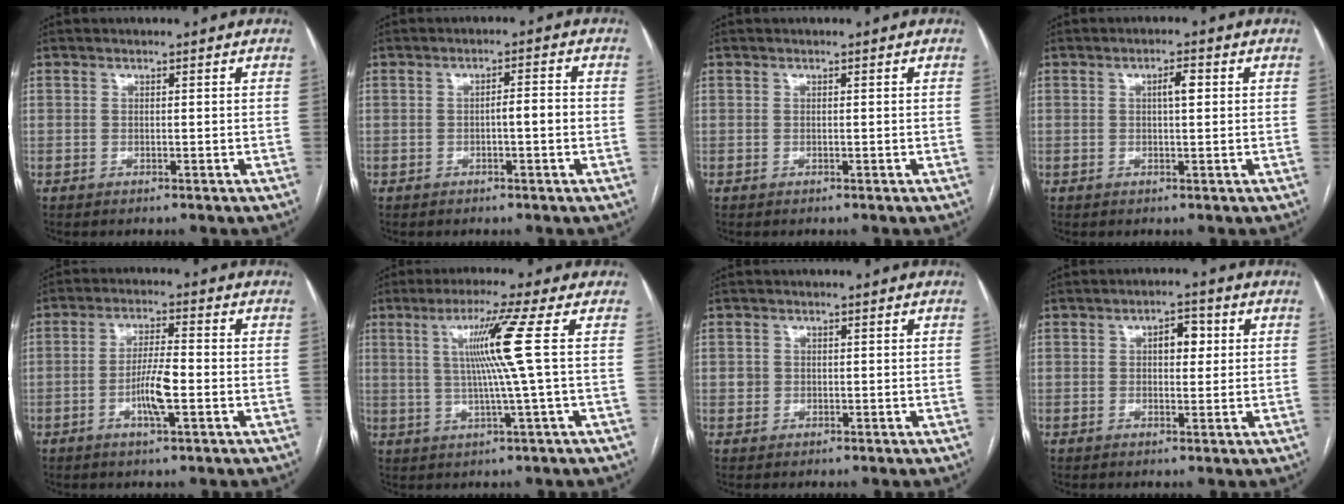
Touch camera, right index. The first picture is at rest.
{"total": 2.9, "force": [-0.5, 0.4, 2.8], "torque": [-0.040, 0.007, -0.009]}
{"total": 0.0}
{"total": 2.6, "force": [0.6, 0.6, 2.4], "torque": [-0.042, 0.005, 0.010]}
{"total": 6.2, "force": [-1.8, 0.7, 5.8], "torque": [-0.116, -0.001, -0.033]}
{"total": 8.6, "force": [1.7, -2.5, 8.1], "torque": [-0.142, 0.004, 0.040]}
{"total": 1.4, "force": [0.1, 1.3, 0.2], "torque": [0.000, 0.007, 0.003]}
{"total": 4.0, "force": [1.0, 2.0, 3.3], "torque": [-0.050, 0.013, 0.014]}